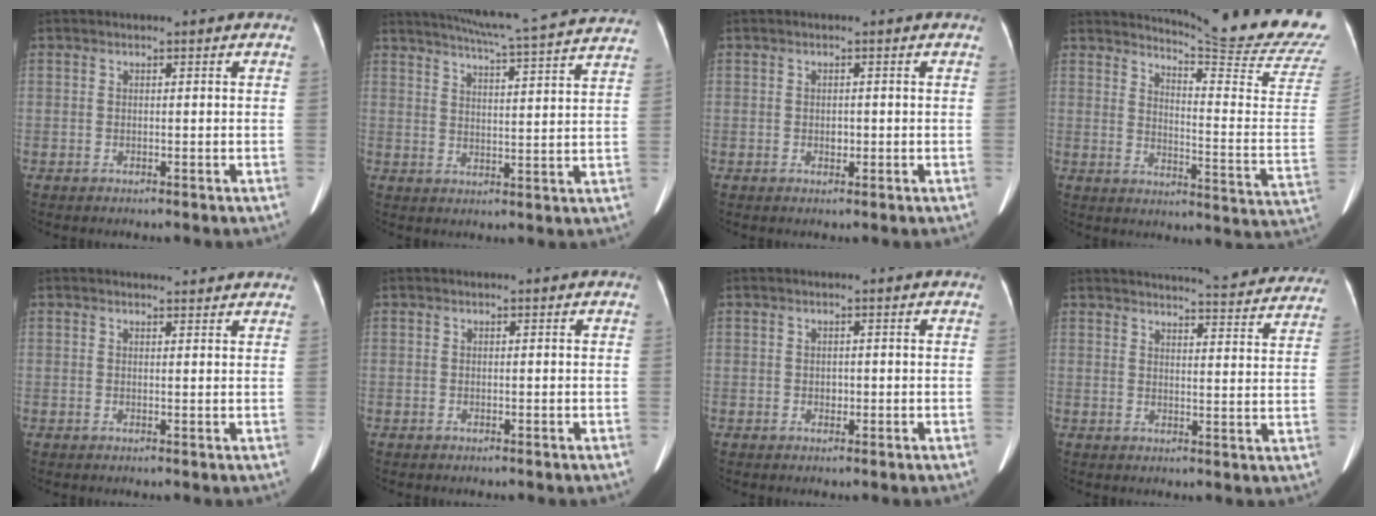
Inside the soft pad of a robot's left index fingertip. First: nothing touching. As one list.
[{"total": 22.2, "force": [20.5, -0.3, 8.7], "torque": [-0.143, -0.025, 0.253]}, {"total": 0.6, "force": [-0.2, 0.4, 0.4], "torque": [-0.007, -0.001, -0.005]}, {"total": 19.5, "force": [18.2, -2.6, 6.3], "torque": [-0.107, -0.154, 0.215]}, {"total": 3.4, "force": [3.3, 0.6, 0.5], "torque": [-0.009, 0.003, 0.032]}, {"total": 0.0}, {"total": 0.8, "force": [-0.1, 0.7, 0.4], "torque": [-0.006, 0.000, -0.003]}, {"total": 18.4, "force": [17.6, 1.7, 5.1], "torque": [-0.057, -0.064, 0.190]}]